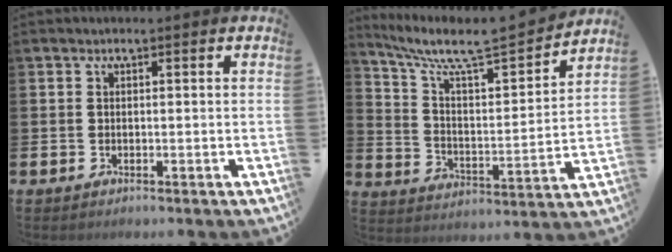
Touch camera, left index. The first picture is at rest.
{"total": 8.5, "force": [7.4, 1.2, 3.9], "torque": [-0.098, -0.062, 0.119]}